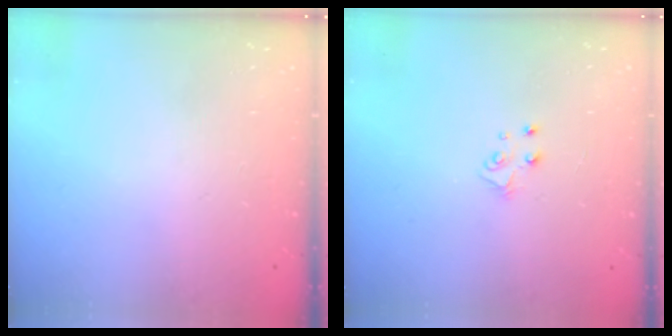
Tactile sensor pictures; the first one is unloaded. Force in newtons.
{"total": 4.0, "press": 4.0, "slide": 0.2}